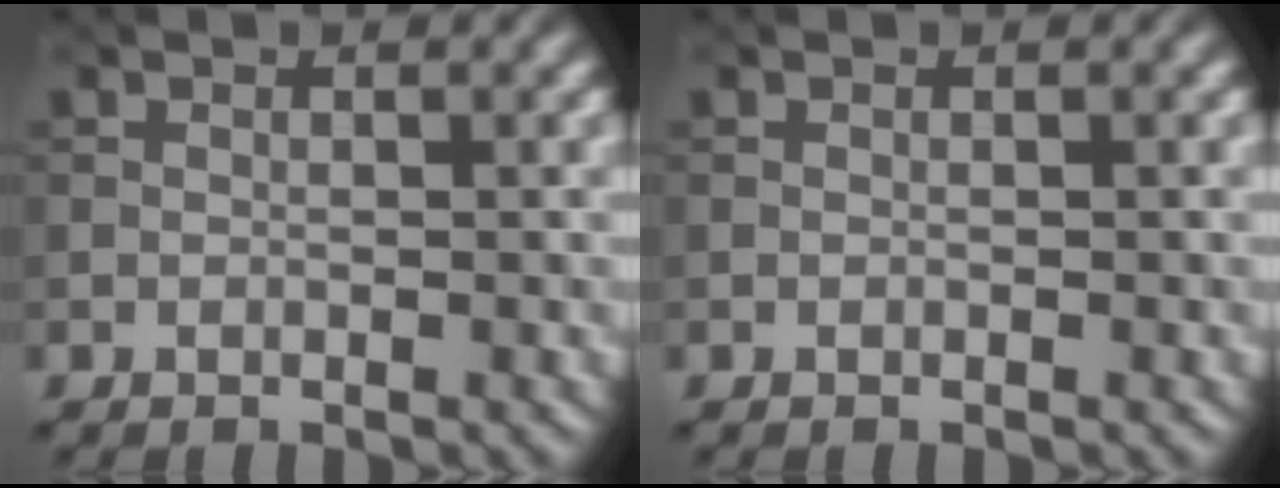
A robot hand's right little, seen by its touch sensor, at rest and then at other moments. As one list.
[{"total": 0.0}]